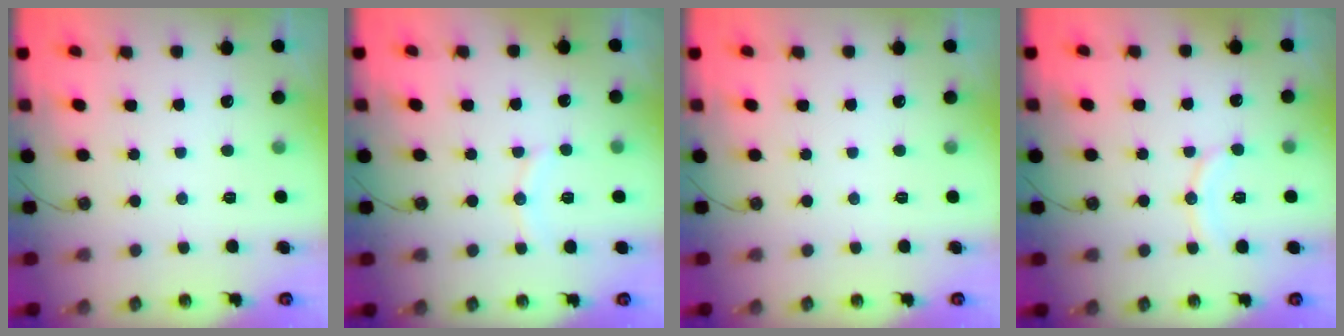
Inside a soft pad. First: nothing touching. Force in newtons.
{"total": 6.3, "press": 6.1, "slide": 1.4}
{"total": 0.0}
{"total": 8.9, "press": 8.9, "slide": 1.0}